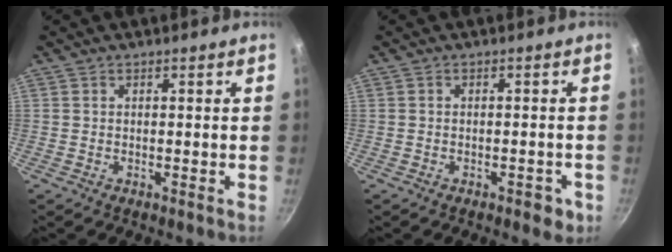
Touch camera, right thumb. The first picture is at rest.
{"total": 2.8, "force": [-1.5, 1.4, 1.9], "torque": [-0.016, 0.007, -0.017]}